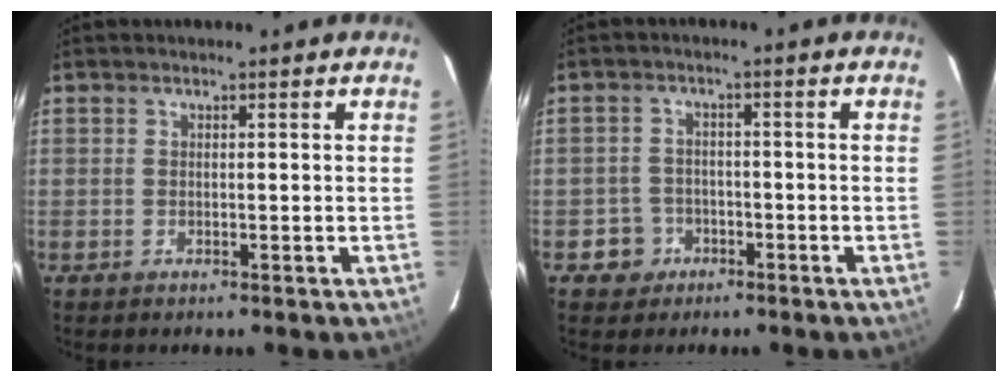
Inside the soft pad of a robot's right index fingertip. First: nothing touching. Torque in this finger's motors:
{"motor_torque": [-0.47, -0.16, -0.90, -0.21]}